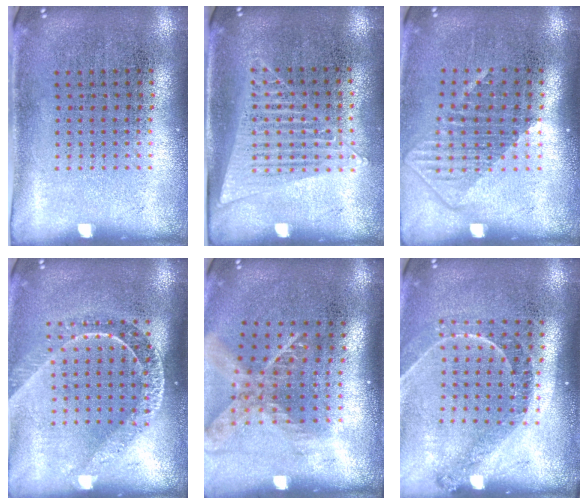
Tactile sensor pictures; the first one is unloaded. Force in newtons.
{"total": 1.3, "press": 1.2, "slide": 0.5}
{"total": 1.4, "press": 1.1, "slide": 0.9}
{"total": 1.8, "press": 1.5, "slide": 1.0}
{"total": 1.8, "press": 1.3, "slide": 1.2}
{"total": 1.3, "press": 1.3, "slide": 0.2}